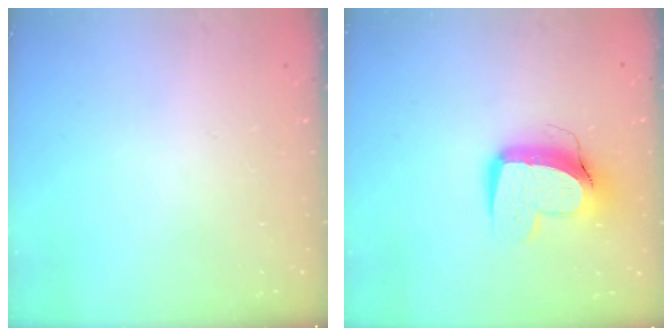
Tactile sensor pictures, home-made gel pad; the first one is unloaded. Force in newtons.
{"total": 13.0, "press": 12.9, "slide": 1.7}